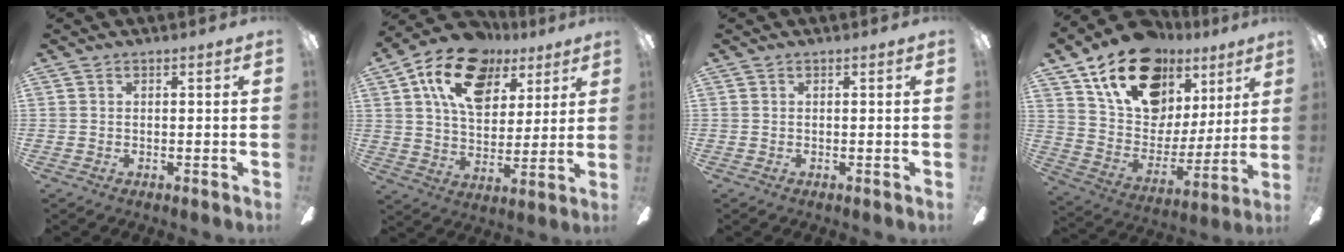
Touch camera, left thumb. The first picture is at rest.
{"total": 17.8, "force": [9.7, 11.1, 9.9], "torque": [-0.173, -0.027, 0.178]}
{"total": 0.0}
{"total": 21.5, "force": [14.5, 12.7, 9.4], "torque": [-0.168, -0.081, 0.270]}